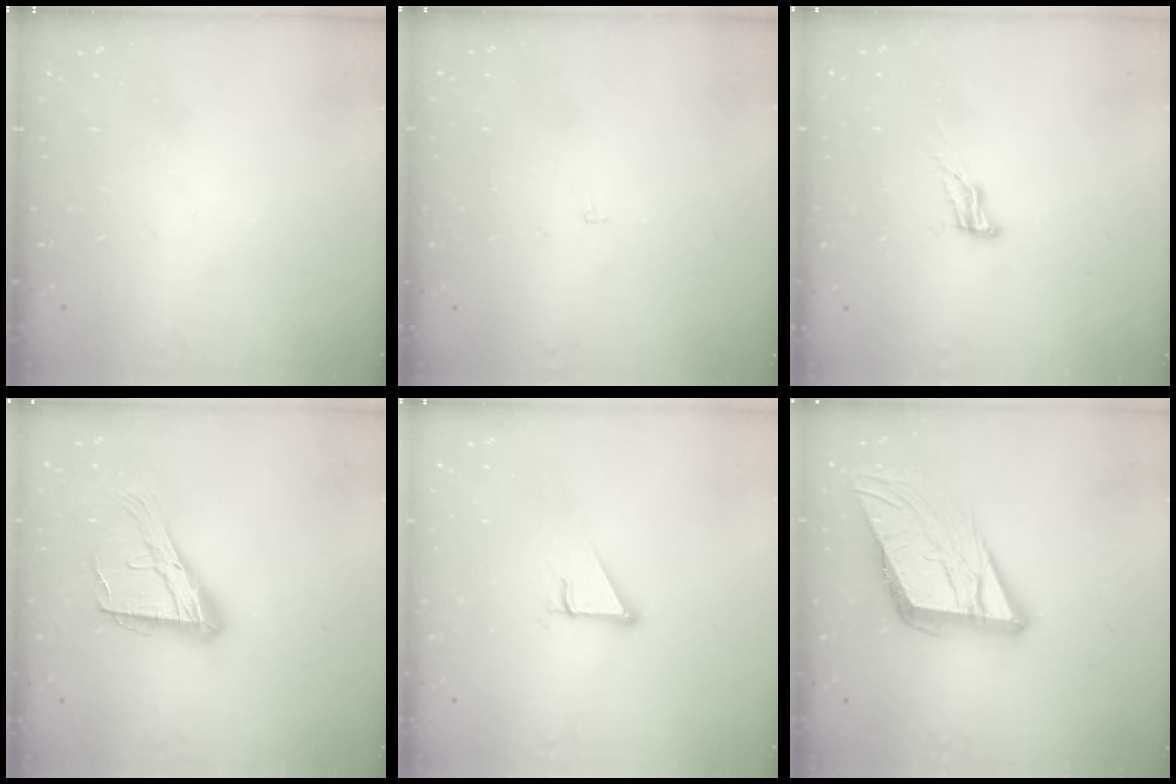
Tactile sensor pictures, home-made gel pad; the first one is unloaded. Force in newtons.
{"total": 2.3, "press": 2.3, "slide": 0.2}
{"total": 6.2, "press": 6.1, "slide": 0.7}
{"total": 16.9, "press": 16.8, "slide": 1.8}
{"total": 3.0, "press": 3.0, "slide": 0.1}
{"total": 13.7, "press": 13.5, "slide": 2.4}